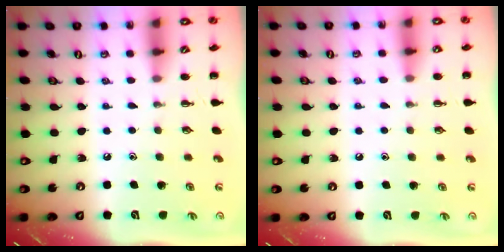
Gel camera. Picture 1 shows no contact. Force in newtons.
{"total": 5.8, "press": 5.5, "slide": 1.9}